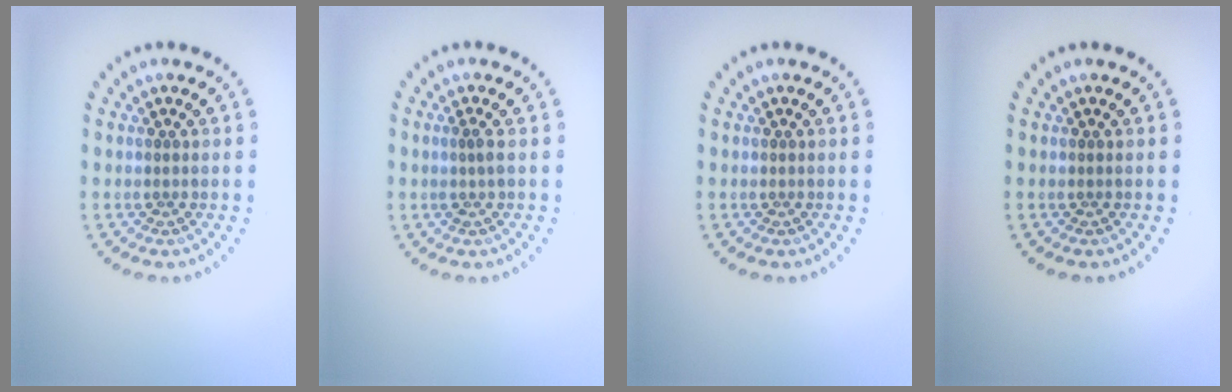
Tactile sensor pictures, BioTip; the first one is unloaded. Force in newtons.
{"total": 1.1, "press": 0.9, "slide": 0.7}
{"total": 0.0}
{"total": 0.0}